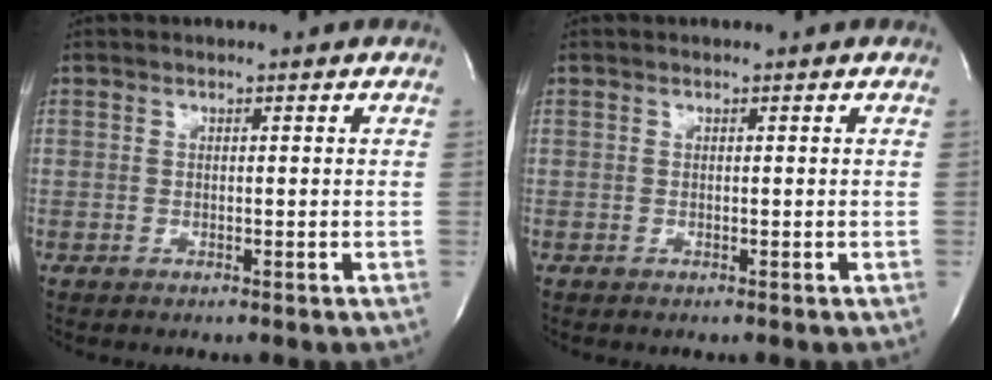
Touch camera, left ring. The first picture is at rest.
{"total": 0.0}